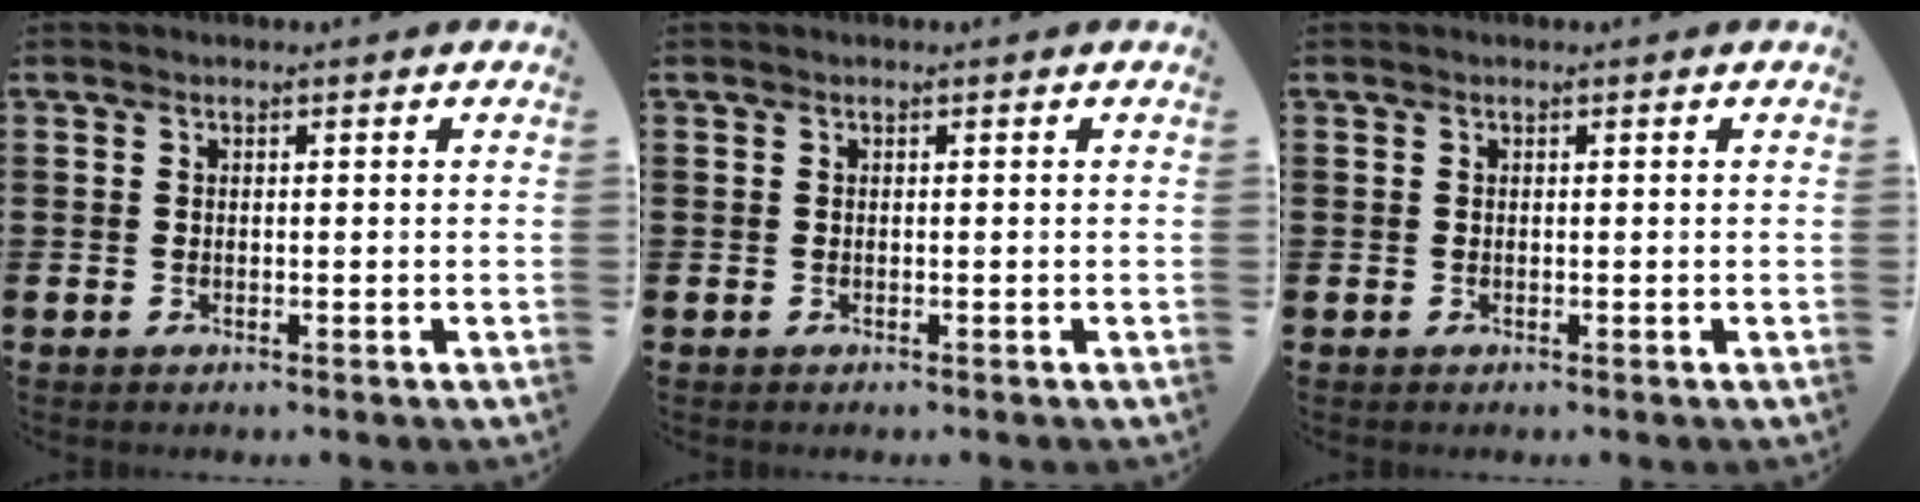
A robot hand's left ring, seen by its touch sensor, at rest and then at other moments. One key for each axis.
{"total": 0.0}
{"total": 0.0}